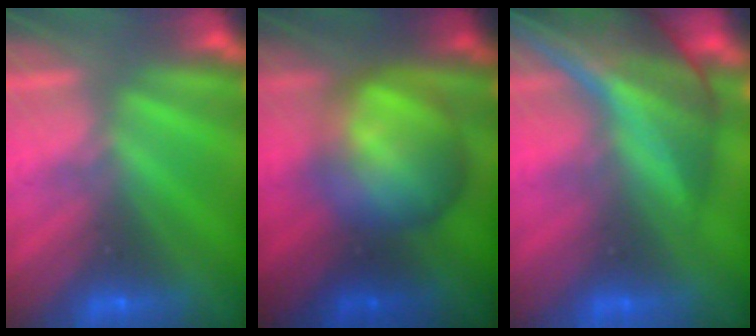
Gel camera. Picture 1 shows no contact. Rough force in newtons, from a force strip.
{"total": 7.1}
{"total": 7.4}